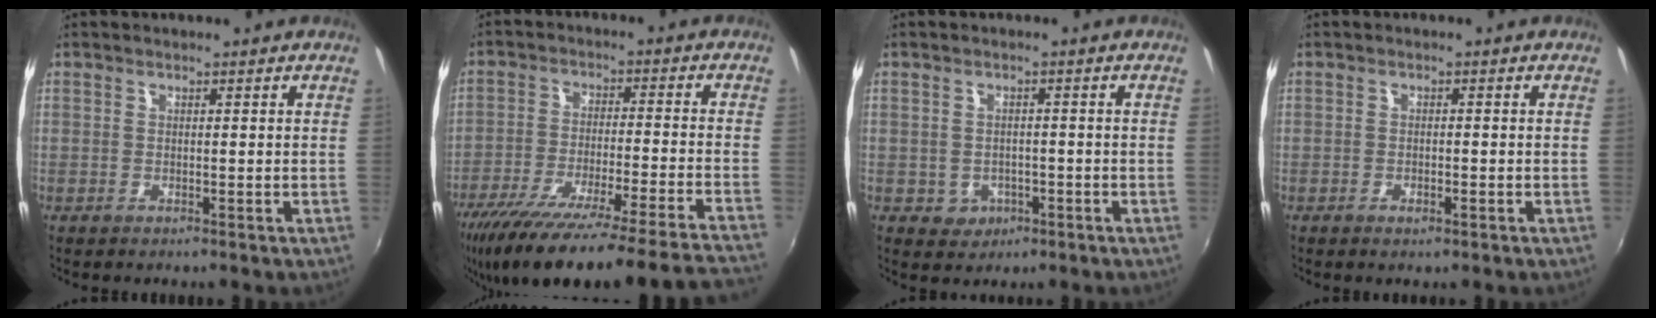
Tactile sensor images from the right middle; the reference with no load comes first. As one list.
[{"total": 29.9, "force": [-26.0, -0.7, 14.7], "torque": [-0.234, -0.087, -0.385]}, {"total": 3.9, "force": [-1.3, 3.6, 1.1], "torque": [-0.033, 0.003, -0.009]}, {"total": 1.5, "force": [-0.8, 0.6, 1.0], "torque": [-0.019, -0.002, -0.015]}]